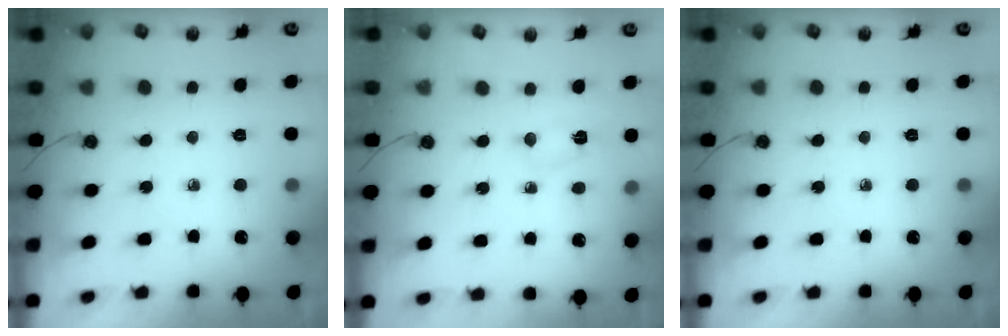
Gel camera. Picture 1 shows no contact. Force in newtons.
{"total": 2.2, "press": 2.1, "slide": 0.6}
{"total": 0.0}